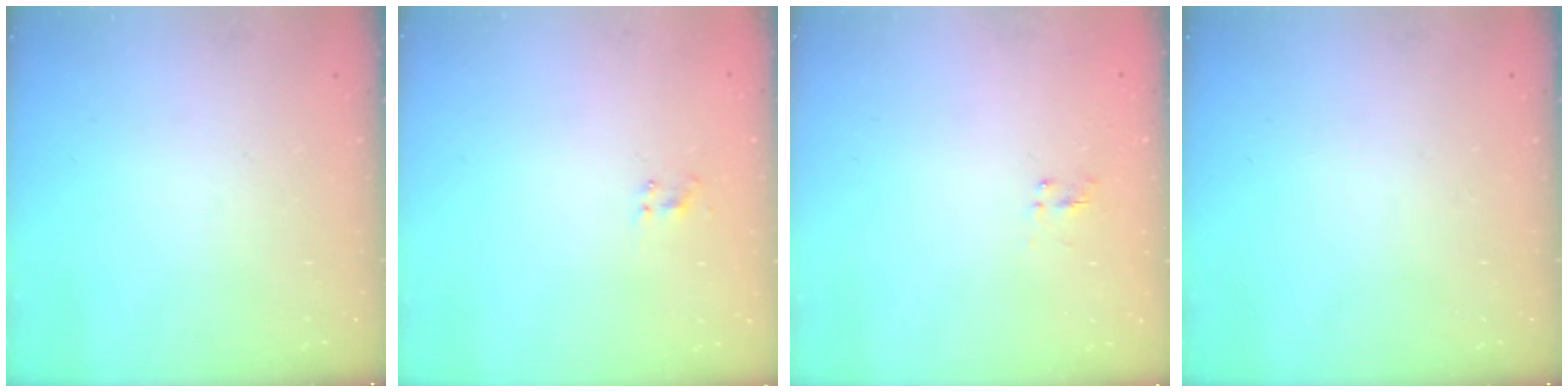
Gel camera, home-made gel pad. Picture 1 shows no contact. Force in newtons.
{"total": 1.5, "press": 1.3, "slide": 0.8}
{"total": 1.3, "press": 1.2, "slide": 0.6}
{"total": 0.0}